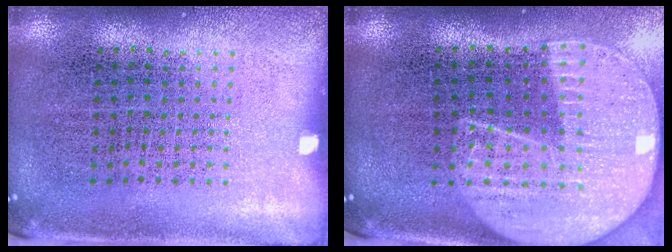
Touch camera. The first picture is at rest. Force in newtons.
{"total": 2.3, "press": 2.0, "slide": 1.1}